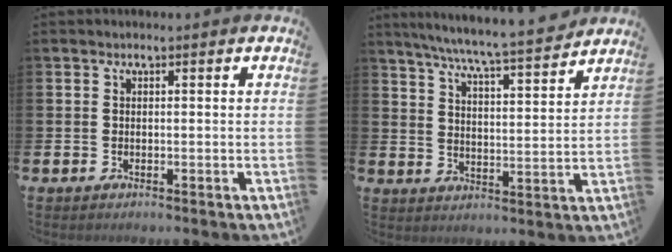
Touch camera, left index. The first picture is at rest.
{"total": 7.5, "force": [7.0, -0.2, 2.5], "torque": [-0.076, -0.048, 0.123]}